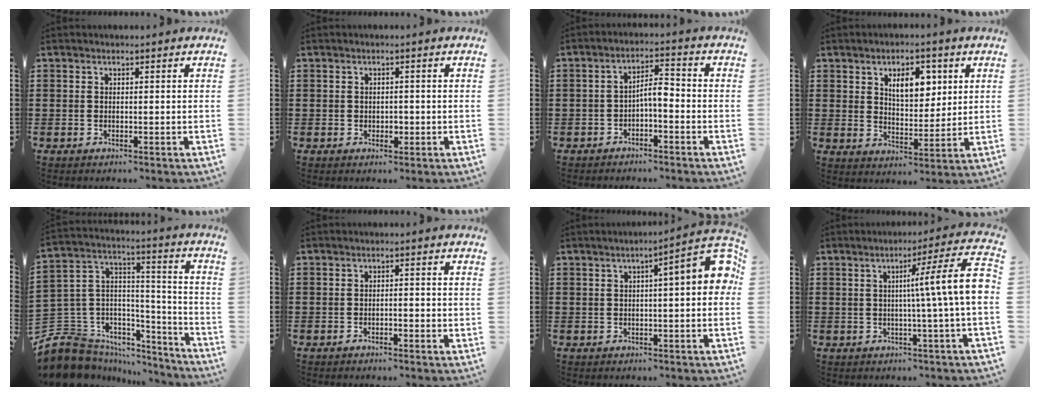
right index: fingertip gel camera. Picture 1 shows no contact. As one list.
[{"total": 1.3, "force": [-0.1, 1.1, 0.8], "torque": [-0.016, 0.004, -0.004]}, {"total": 3.5, "force": [-1.5, 1.1, 3.0], "torque": [-0.060, 0.012, -0.033]}, {"total": 6.9, "force": [3.0, 3.8, 4.9], "torque": [-0.079, 0.002, 0.045]}, {"total": 10.0, "force": [-6.6, 7.1, 2.6], "torque": [-0.107, -0.012, -0.128]}, {"total": 1.2, "force": [-0.9, 0.2, 0.8], "torque": [-0.015, -0.003, -0.016]}, {"total": 6.3, "force": [0.5, 1.1, 6.2], "torque": [-0.088, -0.009, 0.003]}, {"total": 9.8, "force": [0.6, -0.4, 9.8], "torque": [-0.161, -0.017, 0.004]}]